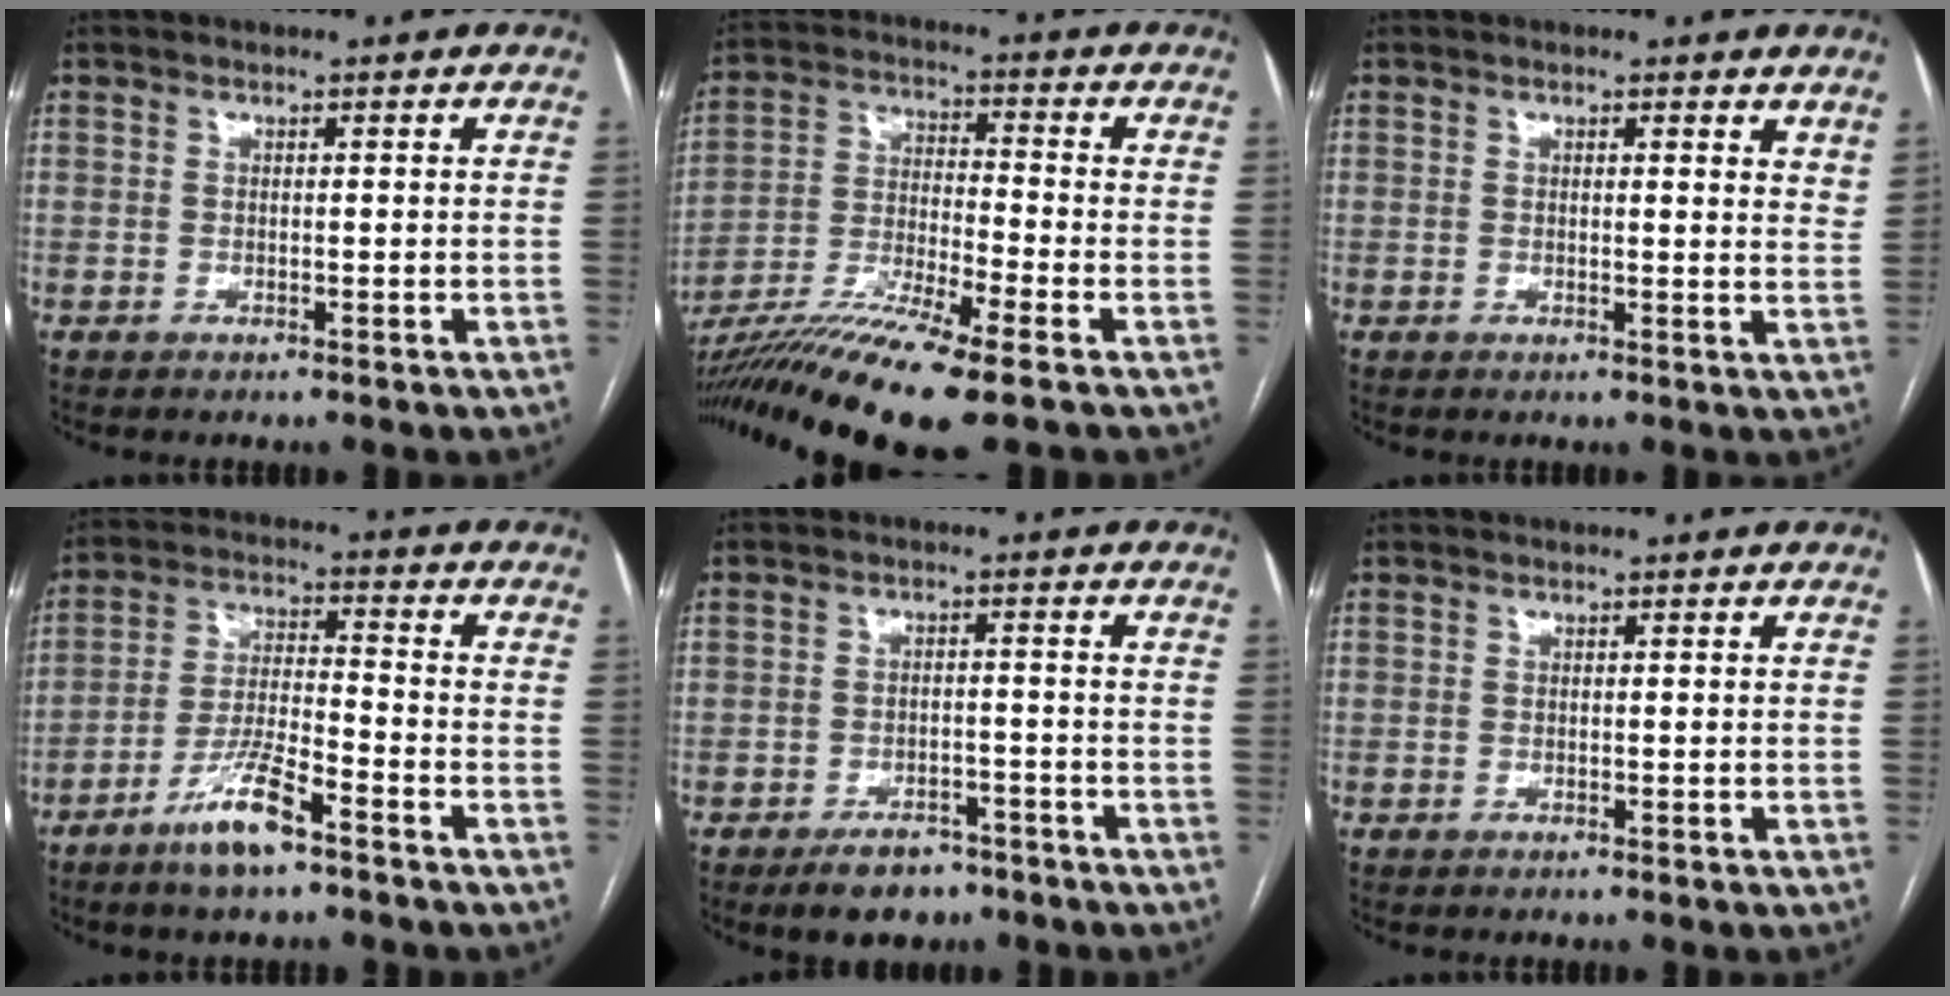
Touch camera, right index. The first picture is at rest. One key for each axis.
{"total": 16.1, "fx": -11.2, "fy": 0.4, "fz": 11.6, "tx": -0.230, "ty": -0.036, "tz": -0.202}
{"total": 3.4, "fx": 2.8, "fy": 0.8, "fz": 1.8, "tx": -0.024, "ty": -0.012, "tz": 0.023}
{"total": 8.7, "fx": -5.7, "fy": 1.2, "fz": 6.4, "tx": -0.131, "ty": -0.009, "tz": -0.110}
{"total": 5.7, "fx": -4.1, "fy": 3.1, "fz": 2.4, "tx": -0.039, "ty": 0.002, "tz": -0.059}
{"total": 0.0}